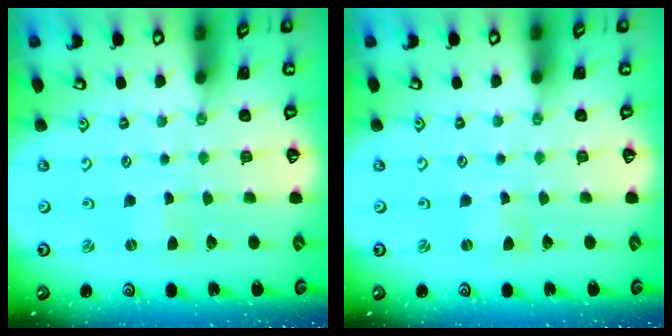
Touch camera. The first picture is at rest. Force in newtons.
{"total": 0.0}